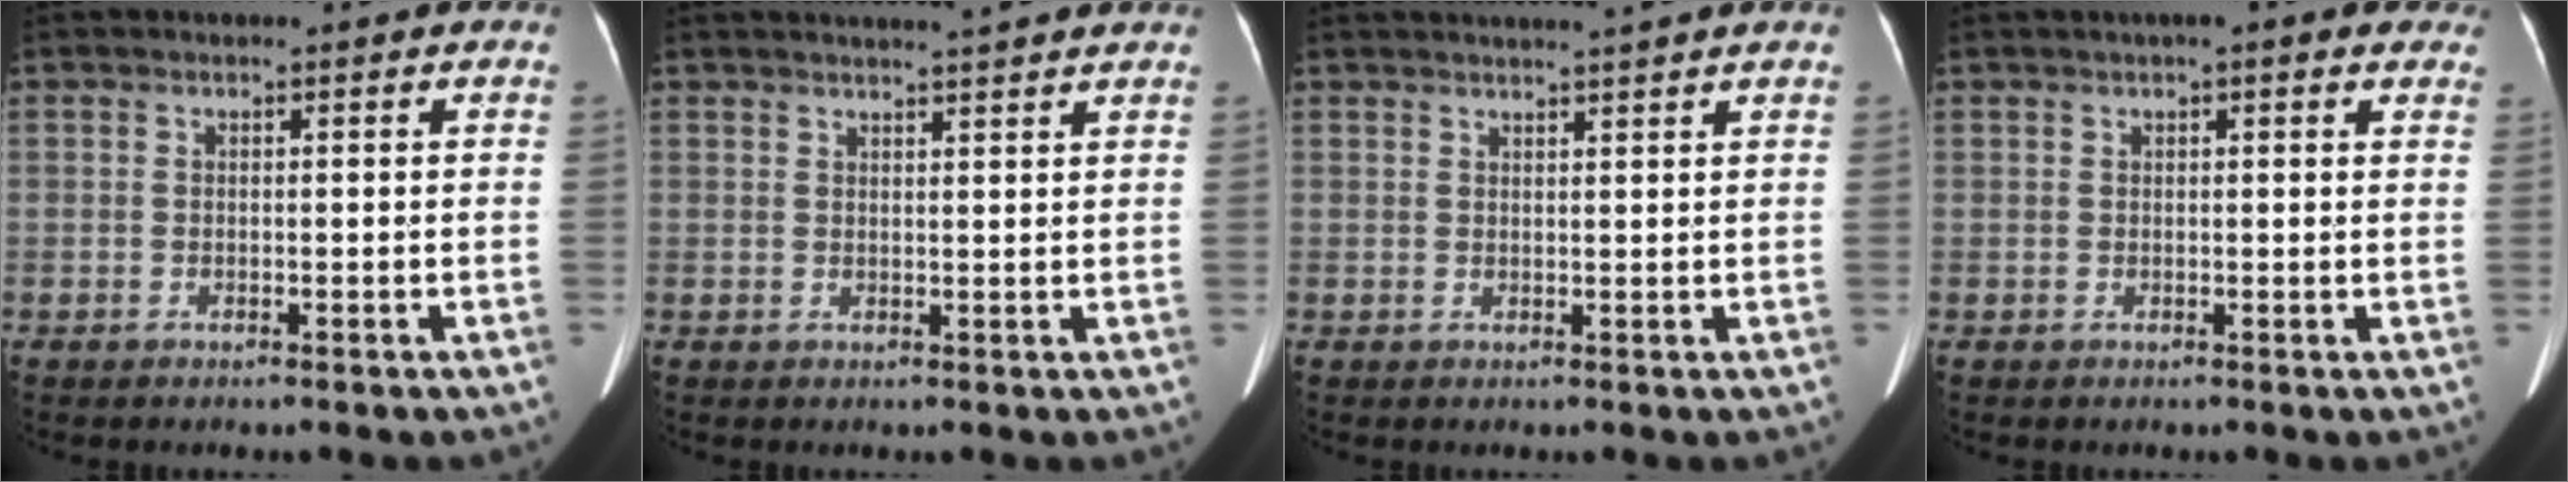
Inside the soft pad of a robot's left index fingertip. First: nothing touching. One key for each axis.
{"total": 6.2, "fx": 5.7, "fy": -0.3, "fz": 2.6, "tx": -0.040, "ty": 0.017, "tz": 0.069}
{"total": 5.6, "fx": 5.0, "fy": -0.9, "fz": 2.4, "tx": -0.030, "ty": 0.016, "tz": 0.063}
{"total": 6.0, "fx": 4.0, "fy": 1.4, "fz": 4.3, "tx": -0.044, "ty": 0.025, "tz": 0.039}